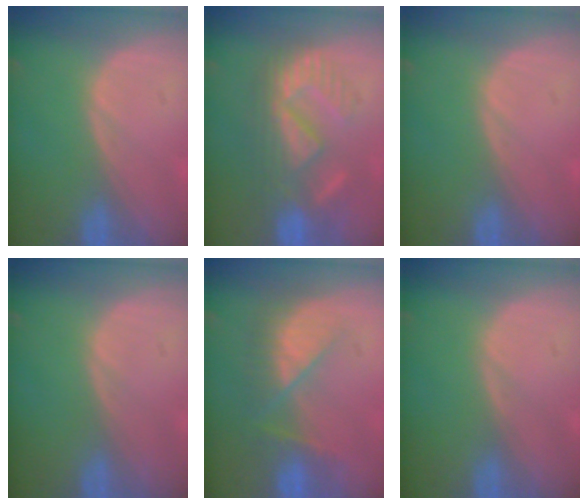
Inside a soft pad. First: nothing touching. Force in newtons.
{"total": 8.7, "press": 8.5, "slide": 1.6}
{"total": 0.0}
{"total": 0.0}
{"total": 7.7, "press": 7.0, "slide": 3.2}
{"total": 0.0}